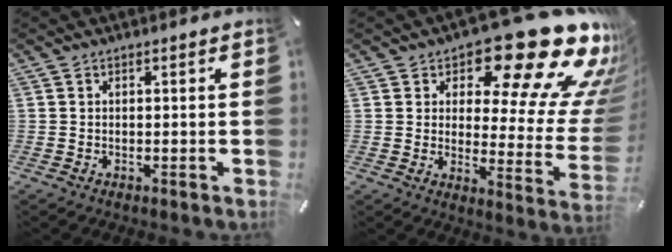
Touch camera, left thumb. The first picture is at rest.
{"total": 23.9, "force": [15.1, 8.7, 16.4], "torque": [-0.214, -0.109, 0.237]}